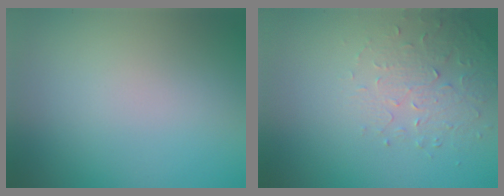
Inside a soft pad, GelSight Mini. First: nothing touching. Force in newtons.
{"total": 1.9, "press": 1.5, "slide": 1.1}